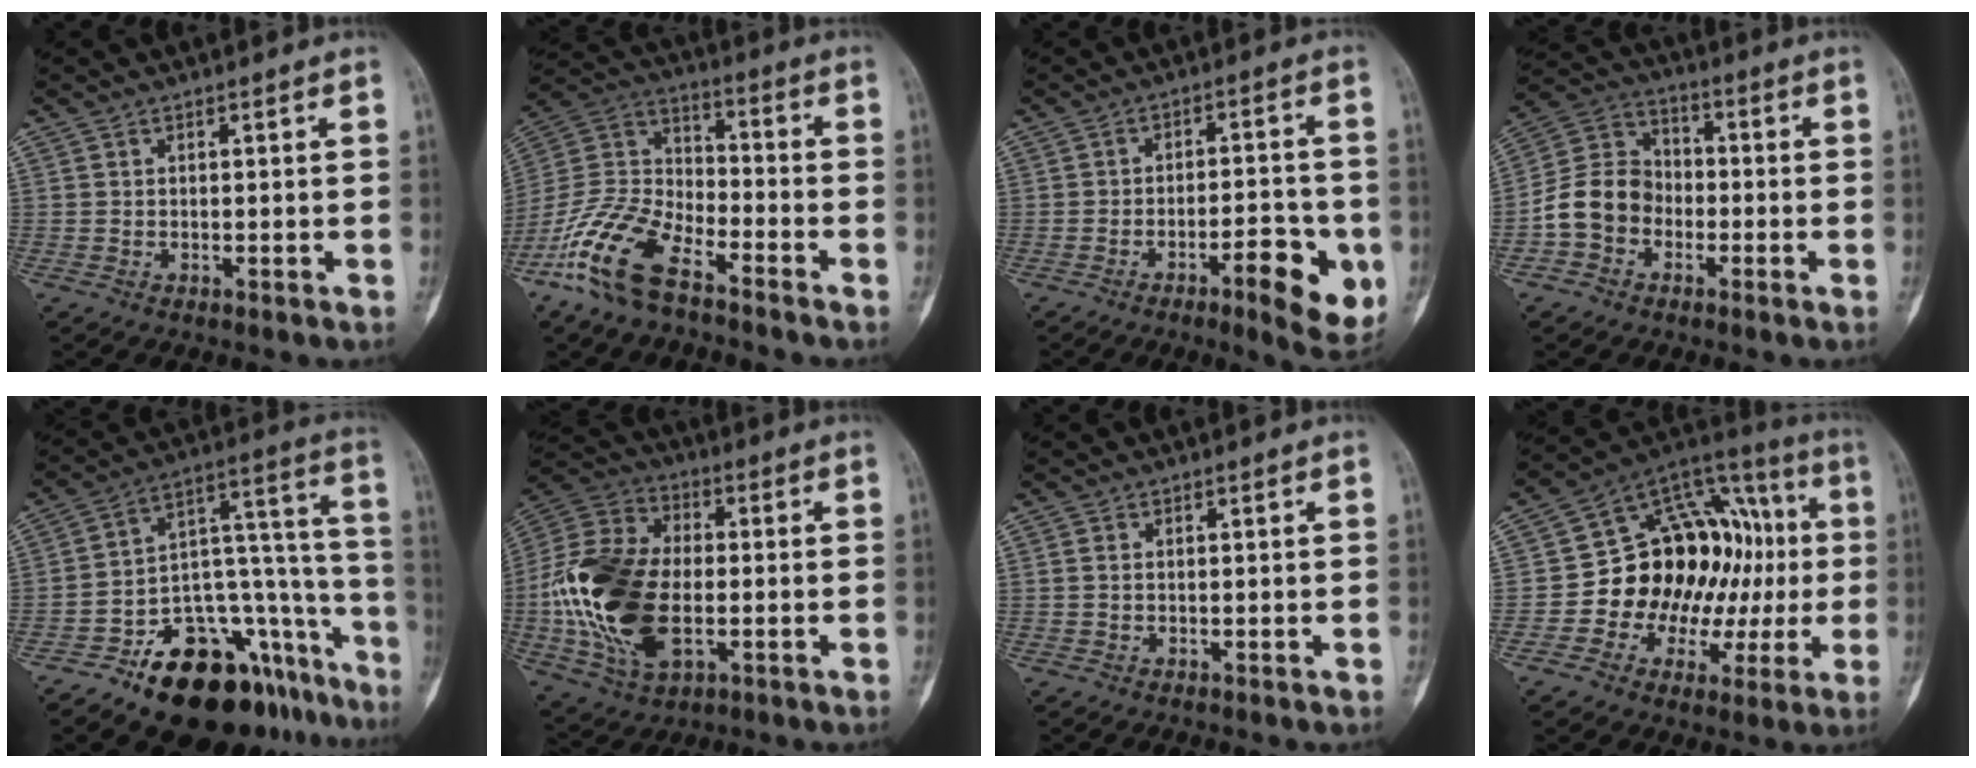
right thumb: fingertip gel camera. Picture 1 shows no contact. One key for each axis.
{"total": 15.8, "fx": -10.1, "fy": 7.0, "fz": 10.0, "tx": -0.206, "ty": 0.054, "tz": -0.203}
{"total": 11.7, "fx": -4.6, "fy": 3.6, "fz": 10.2, "tx": -0.123, "ty": 0.018, "tz": -0.061}
{"total": 10.5, "fx": -3.2, "fy": 8.6, "fz": 5.1, "tx": -0.083, "ty": 0.039, "tz": -0.071}
{"total": 25.9, "fx": -14.9, "fy": 13.3, "fz": 16.4, "tx": -0.139, "ty": 0.134, "tz": -0.215}
{"total": 22.4, "fx": -2.5, "fy": 13.3, "fz": 17.9, "tx": -0.364, "ty": 0.005, "tz": -0.041}
{"total": 0.6, "fx": 0.1, "fy": 0.4, "fz": 0.5, "tx": -0.011, "ty": 0.001, "tz": 0.003}
{"total": 22.6, "fx": -0.8, "fy": 16.4, "fz": 15.6, "tx": -0.156, "ty": 0.056, "tz": -0.002}